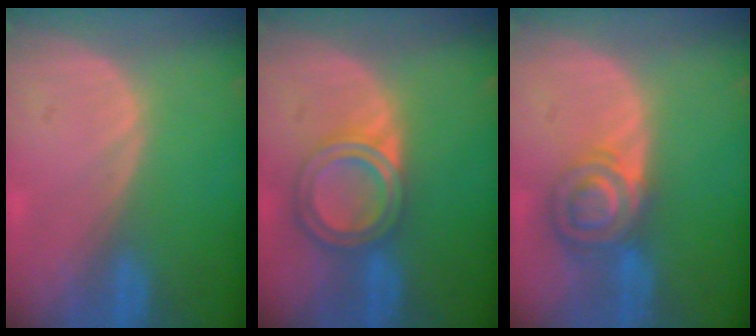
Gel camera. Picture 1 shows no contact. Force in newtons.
{"total": 6.6, "press": 5.8, "slide": 3.1}
{"total": 7.3, "press": 6.1, "slide": 4.0}